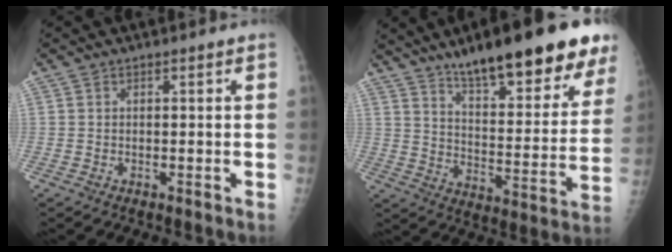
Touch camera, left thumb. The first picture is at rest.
{"total": 25.6, "force": [18.1, 6.3, 17.0], "torque": [-0.202, -0.068, 0.263]}